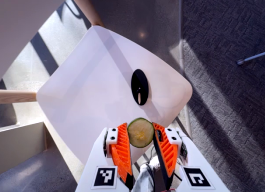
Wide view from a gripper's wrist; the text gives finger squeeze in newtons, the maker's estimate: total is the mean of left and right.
{"total": 8.4, "left": 8.1, "right": 8.8}